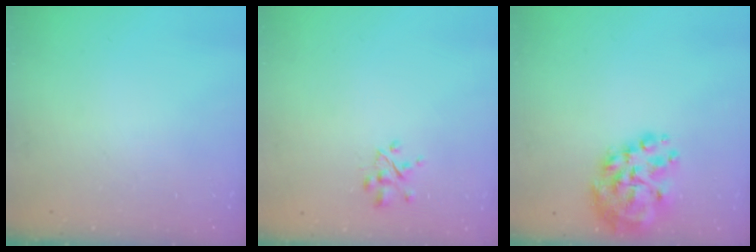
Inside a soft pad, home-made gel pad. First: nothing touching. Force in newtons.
{"total": 2.7, "press": 2.6, "slide": 0.7}
{"total": 13.5, "press": 12.9, "slide": 3.9}